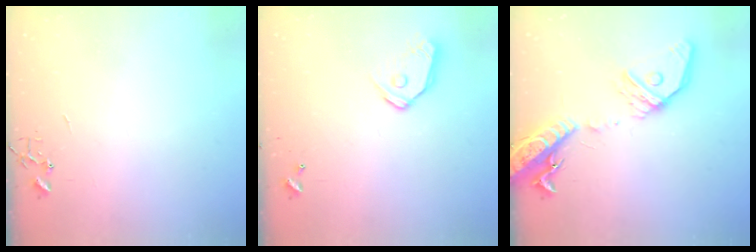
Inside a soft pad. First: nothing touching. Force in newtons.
{"total": 9.8, "press": 9.8, "slide": 0.9}
{"total": 19.6, "press": 19.2, "slide": 4.0}